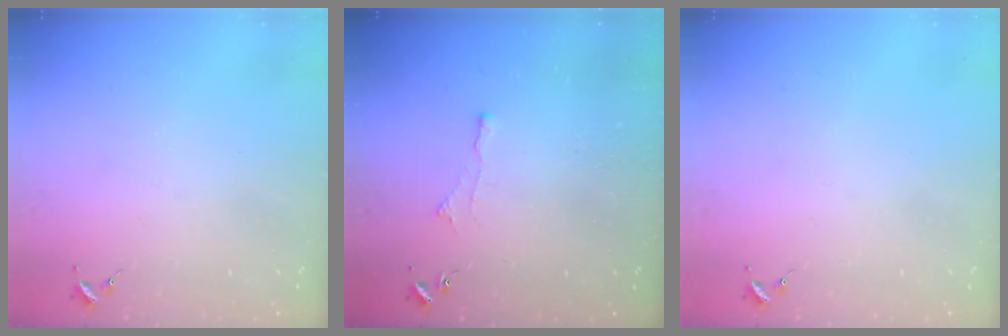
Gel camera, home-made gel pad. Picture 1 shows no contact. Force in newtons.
{"total": 2.8, "press": 2.7, "slide": 0.5}
{"total": 0.0}